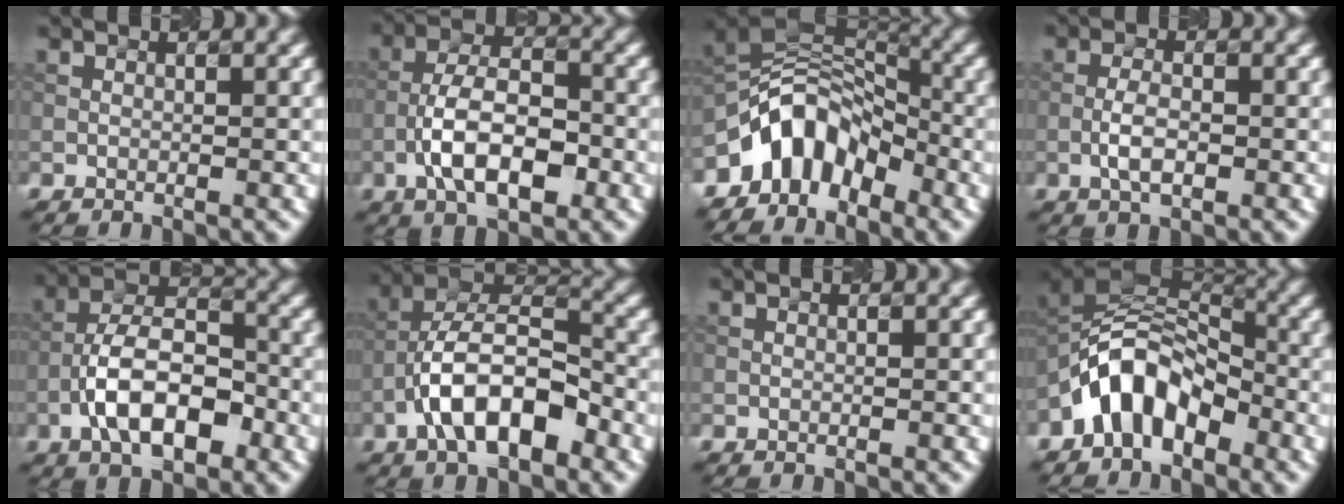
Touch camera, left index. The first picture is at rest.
{"total": 7.1, "force": [-2.5, 3.2, 5.8], "torque": [-0.100, 0.007, -0.052]}
{"total": 6.3, "force": [-4.1, 3.7, 3.2], "torque": [-0.030, 0.008, -0.087]}
{"total": 2.6, "force": [-0.8, 1.0, 2.3], "torque": [-0.045, 0.002, -0.018]}
{"total": 7.9, "force": [-3.1, 3.7, 6.2], "torque": [-0.104, 0.013, -0.060]}
{"total": 8.6, "force": [-3.7, 3.8, 6.7], "torque": [-0.117, 0.018, -0.072]}
{"total": 0.0}
{"total": 6.7, "force": [-3.4, 4.1, 4.0], "torque": [-0.060, 0.015, -0.077]}